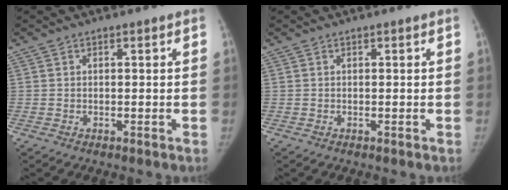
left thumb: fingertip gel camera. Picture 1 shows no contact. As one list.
[{"total": 0.0}]